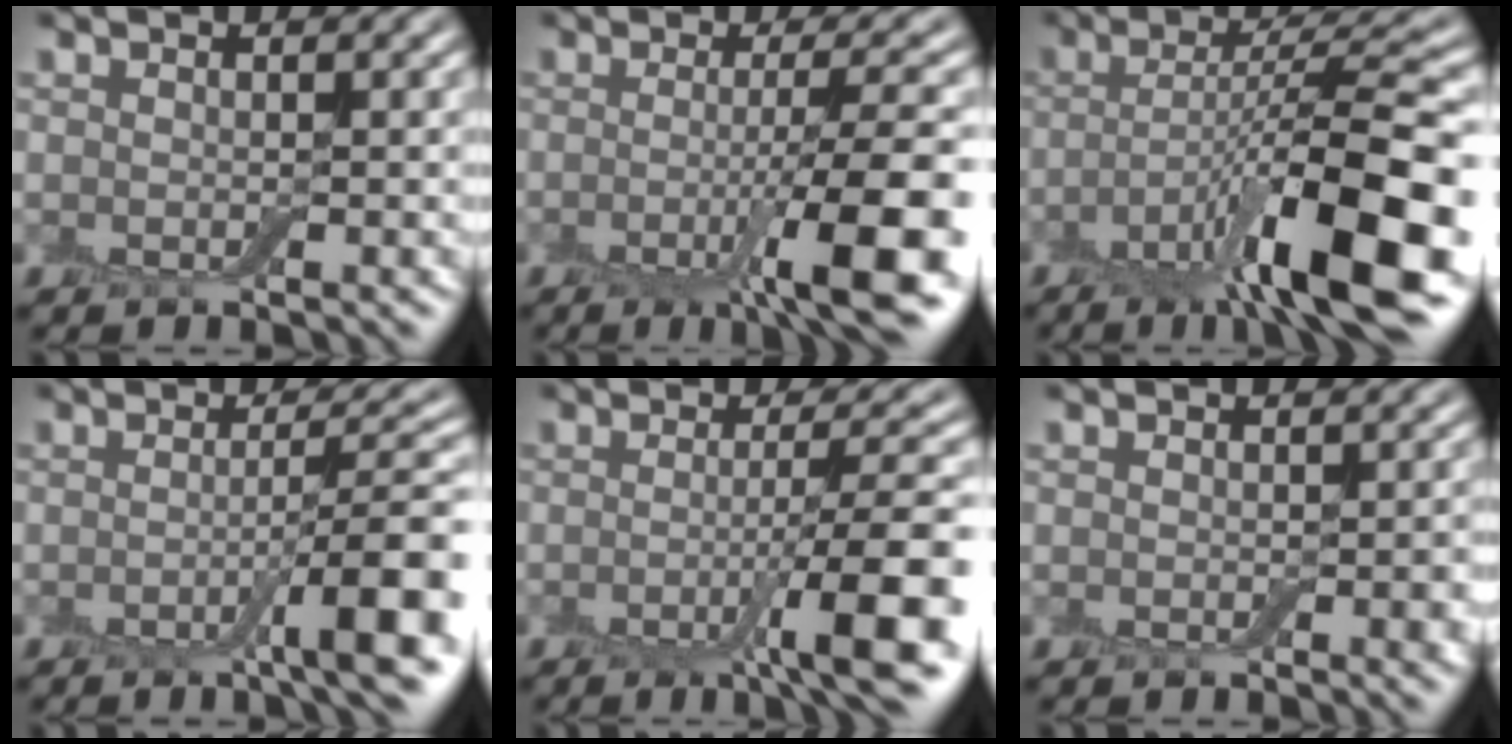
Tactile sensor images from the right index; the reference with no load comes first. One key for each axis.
{"total": 8.6, "fx": -2.2, "fy": 1.5, "fz": 8.1, "tx": -0.113, "ty": -0.006, "tz": -0.040}
{"total": 11.9, "fx": -4.6, "fy": 2.1, "fz": 10.7, "tx": -0.156, "ty": 0.011, "tz": -0.079}
{"total": 6.9, "fx": -1.7, "fy": 1.3, "fz": 6.5, "tx": -0.088, "ty": 0.004, "tz": -0.031}
{"total": 7.6, "fx": -1.9, "fy": 1.2, "fz": 7.3, "tx": -0.103, "ty": -0.003, "tz": -0.034}
{"total": 1.2, "fx": -0.3, "fy": 0.5, "fz": 1.1, "tx": -0.015, "ty": -0.002, "tz": -0.002}